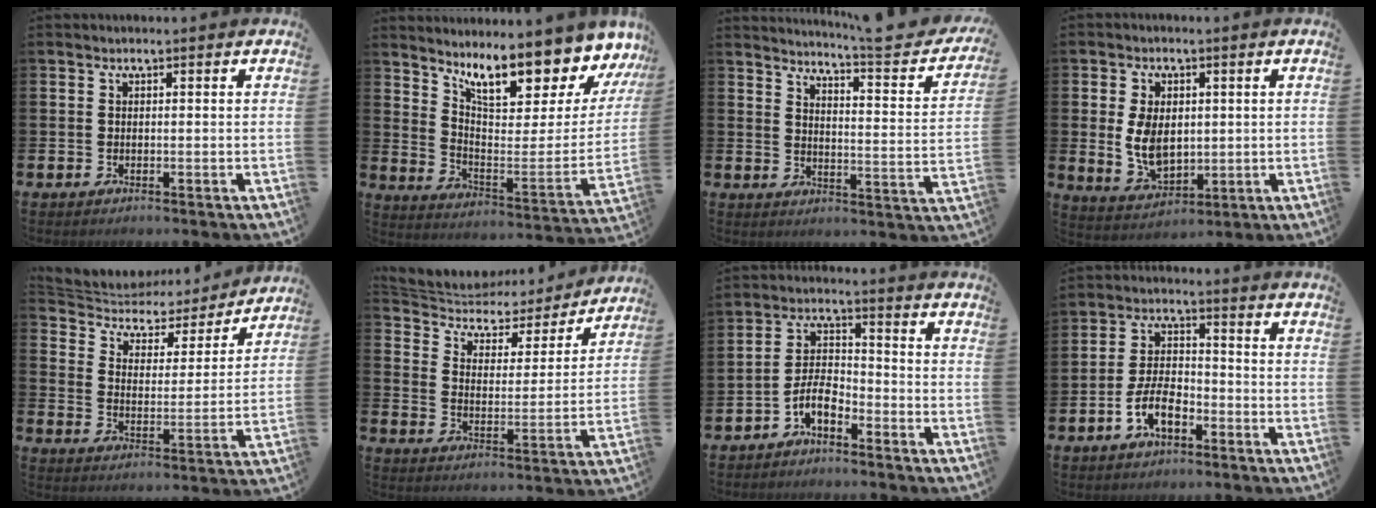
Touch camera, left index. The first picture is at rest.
{"total": 11.6, "force": [9.9, 3.5, 5.0], "torque": [-0.098, -0.087, 0.167]}
{"total": 5.3, "force": [4.7, -0.1, 2.3], "torque": [-0.047, -0.047, 0.069]}
{"total": 6.2, "force": [0.7, 4.1, 4.6], "torque": [-0.097, 0.004, 0.009]}
{"total": 5.1, "force": [4.3, 2.5, 0.7], "torque": [-0.047, -0.033, 0.068]}
{"total": 5.2, "force": [4.6, 2.4, 0.6], "torque": [-0.046, -0.037, 0.074]}
{"total": 4.7, "force": [-3.3, 1.8, 2.9], "torque": [-0.070, 0.004, -0.067]}
{"total": 6.3, "force": [-3.2, 3.1, 4.5], "torque": [-0.100, 0.012, -0.061]}